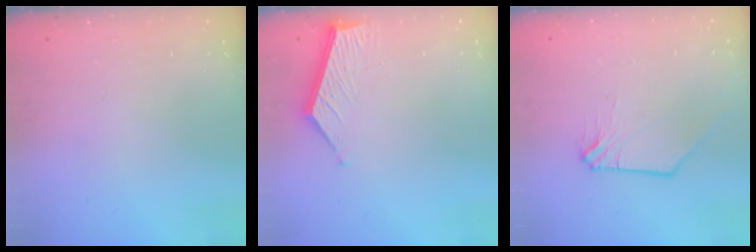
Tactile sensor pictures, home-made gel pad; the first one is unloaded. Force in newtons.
{"total": 5.9, "press": 5.9, "slide": 0.4}
{"total": 1.0, "press": 1.0, "slide": 0.2}